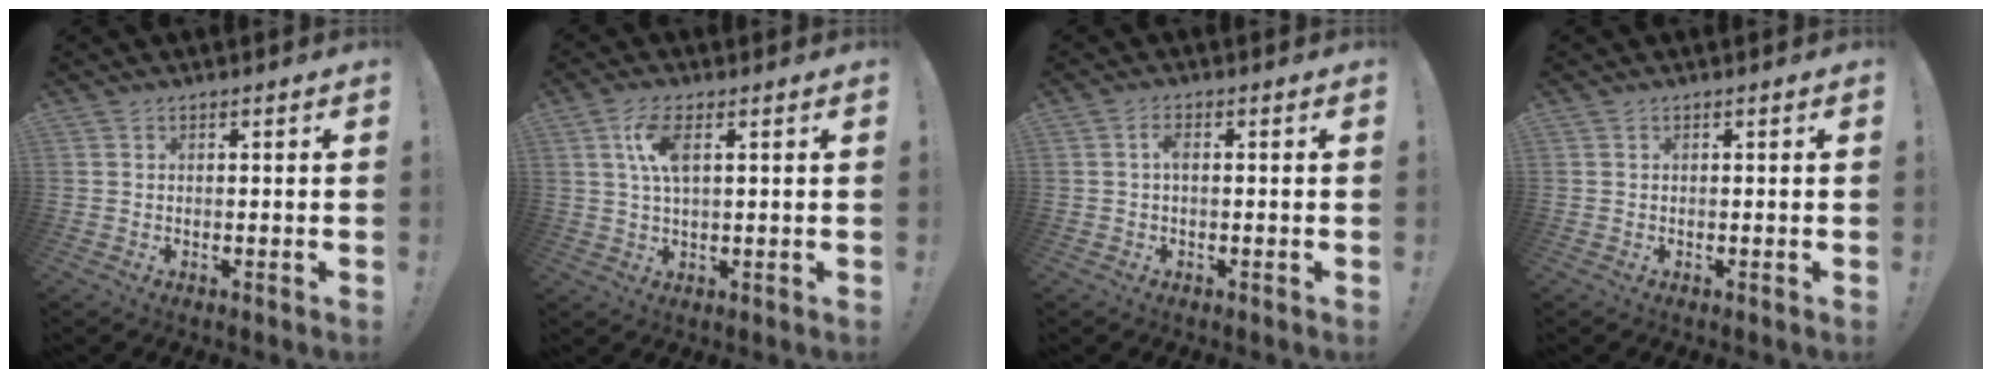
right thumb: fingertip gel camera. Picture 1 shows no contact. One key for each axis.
{"total": 7.4, "fx": 2.2, "fy": 2.8, "fz": 6.5, "tx": -0.133, "ty": 0.003, "tz": 0.037}
{"total": 2.1, "fx": 0.0, "fy": 0.9, "fz": 1.9, "tx": -0.046, "ty": 0.009, "tz": -0.001}
{"total": 0.0}